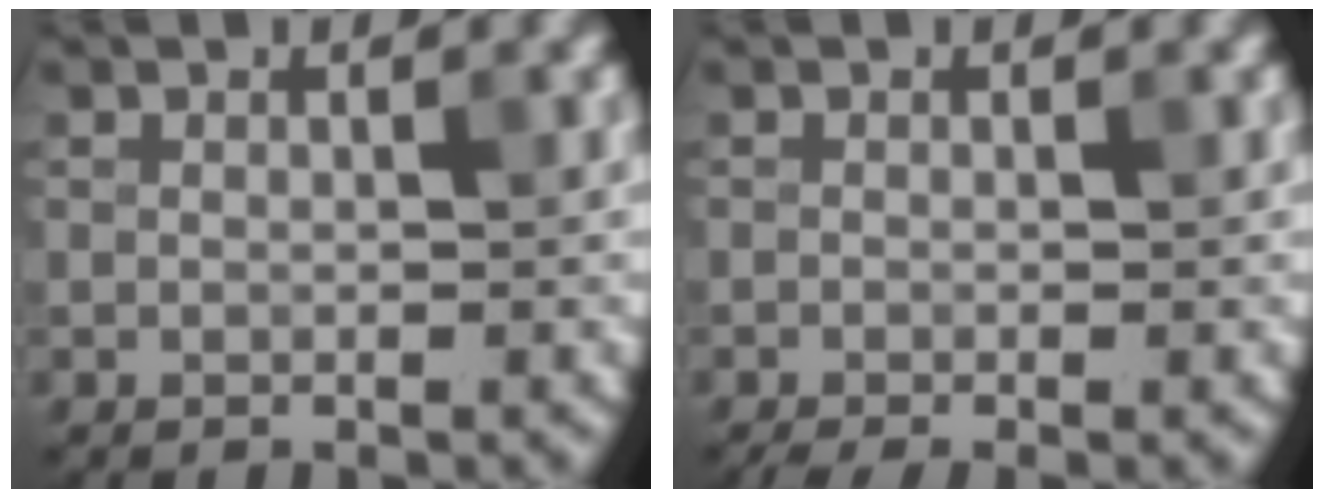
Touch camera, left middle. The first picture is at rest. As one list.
[{"total": 1.9, "force": [-1.3, 0.4, 1.4], "torque": [-0.023, -0.008, -0.025]}]